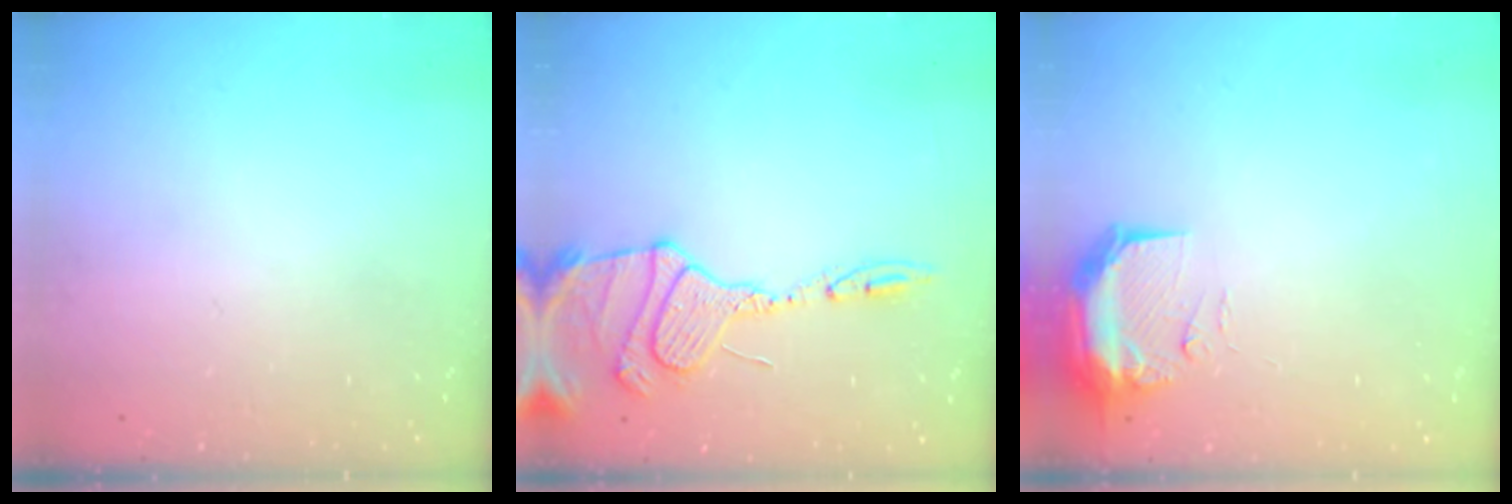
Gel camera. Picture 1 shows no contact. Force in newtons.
{"total": 14.4, "press": 14.4, "slide": 1.5}
{"total": 9.3, "press": 9.1, "slide": 1.7}